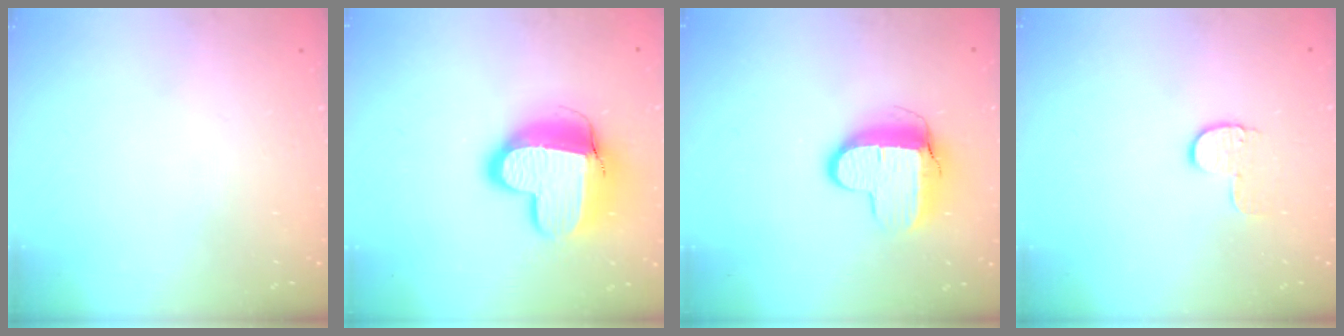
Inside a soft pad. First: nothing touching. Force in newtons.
{"total": 14.4, "press": 14.4, "slide": 1.1}
{"total": 9.9, "press": 9.8, "slide": 0.9}
{"total": 5.2, "press": 5.1, "slide": 0.6}